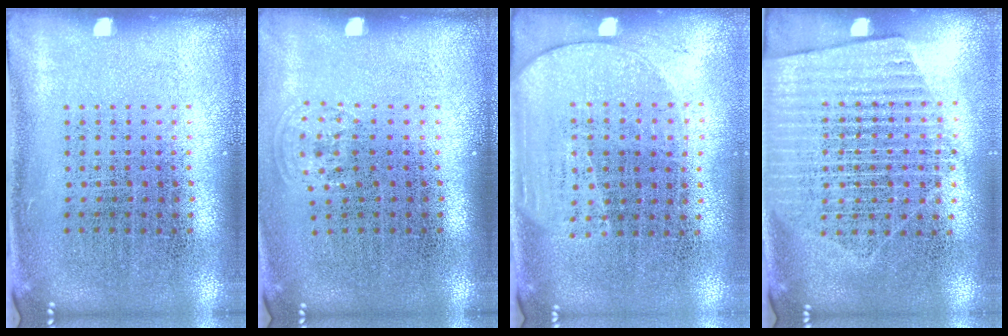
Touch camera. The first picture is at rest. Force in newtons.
{"total": 0.7, "press": 0.6, "slide": 0.4}
{"total": 1.6, "press": 1.4, "slide": 0.8}
{"total": 1.6, "press": 1.4, "slide": 0.8}